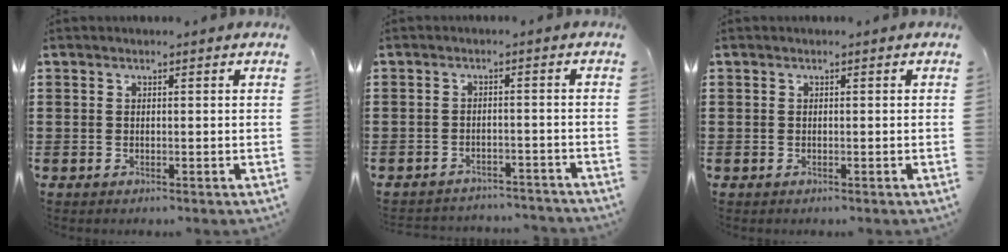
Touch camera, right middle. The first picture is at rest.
{"total": 2.5, "force": [-2.5, 0.2, 0.0], "torque": [-0.008, -0.002, -0.053]}
{"total": 0.0}